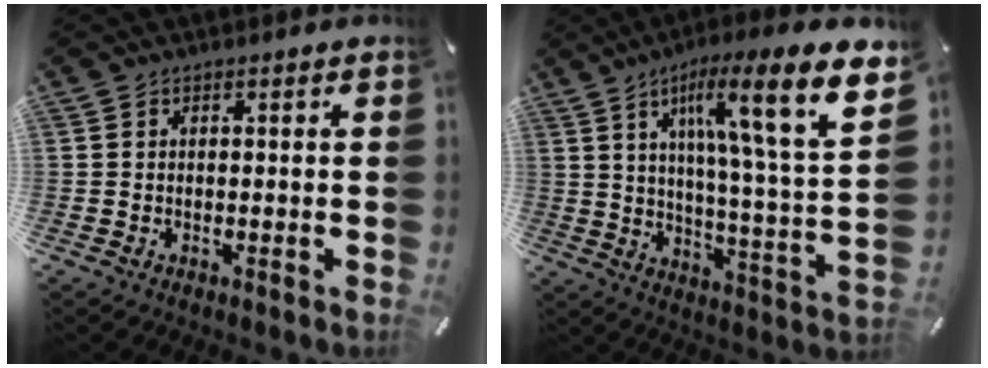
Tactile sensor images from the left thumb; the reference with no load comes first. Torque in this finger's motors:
{"motor_torque": [2.51, 2.50, 1.39, -1.38, 0.52]}